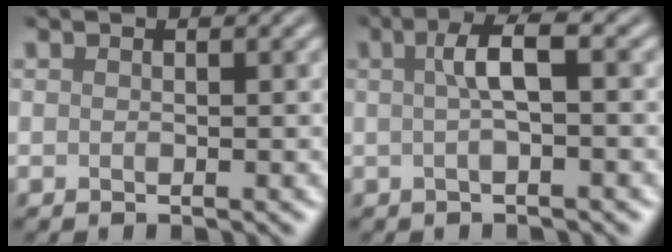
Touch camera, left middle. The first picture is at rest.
{"total": 3.3, "force": [0.4, 0.6, 3.2], "torque": [-0.058, 0.011, 0.005]}